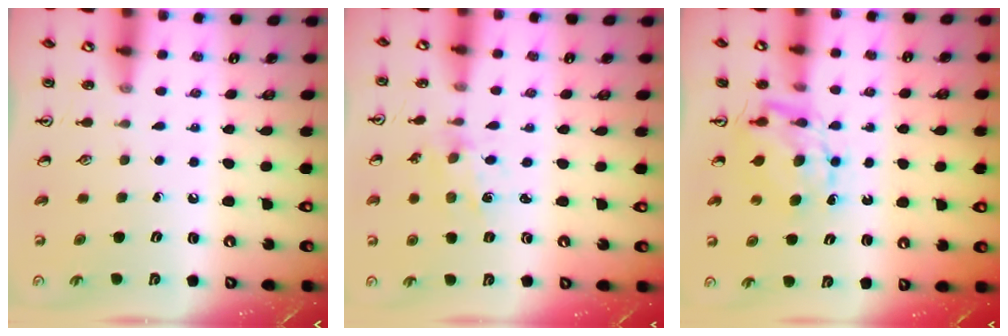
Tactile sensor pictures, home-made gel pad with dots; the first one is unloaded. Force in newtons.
{"total": 1.9, "press": 1.8, "slide": 0.5}
{"total": 6.8, "press": 6.8, "slide": 0.4}